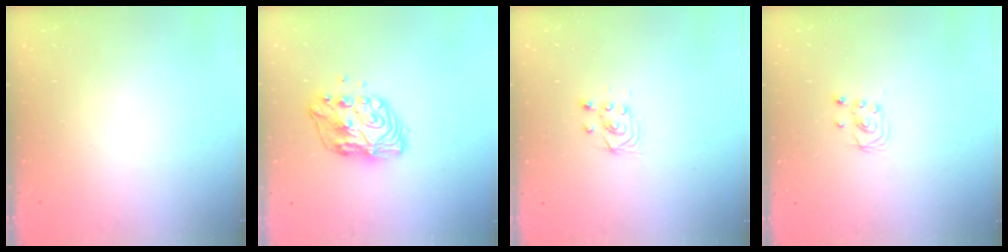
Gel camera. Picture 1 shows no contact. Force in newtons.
{"total": 9.8, "press": 9.8, "slide": 0.7}
{"total": 2.9, "press": 2.7, "slide": 1.0}
{"total": 2.4, "press": 2.4, "slide": 0.2}